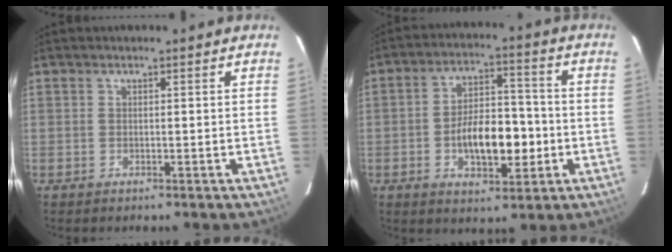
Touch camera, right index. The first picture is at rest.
{"total": 11.7, "force": [-2.9, 5.8, 9.7], "torque": [-0.177, 0.014, -0.038]}